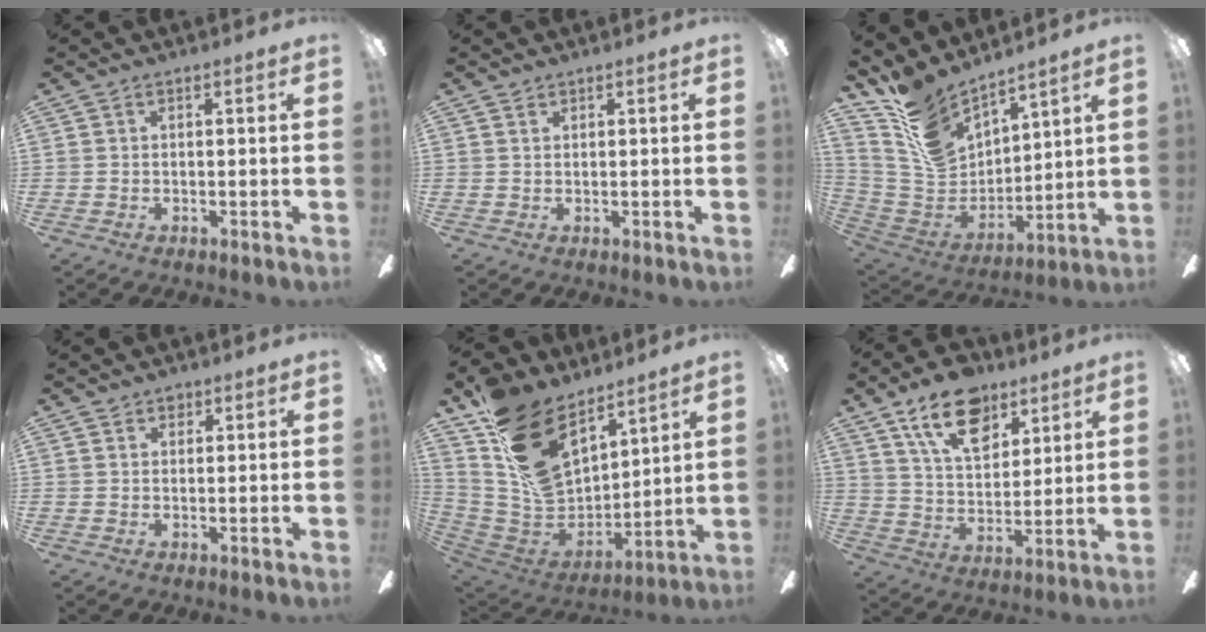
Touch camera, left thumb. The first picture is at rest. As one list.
[{"total": 0.9, "force": [0.7, 0.5, 0.2], "torque": [-0.006, 0.002, 0.013]}, {"total": 13.8, "force": [11.4, 6.0, 4.9], "torque": [-0.131, -0.086, 0.219]}, {"total": 1.5, "force": [1.1, 1.0, 0.4], "torque": [-0.001, 0.000, 0.018]}, {"total": 19.9, "force": [12.8, 11.0, 10.5], "torque": [-0.203, -0.064, 0.246]}, {"total": 16.0, "force": [9.8, 9.1, 8.7], "torque": [-0.136, -0.037, 0.177]}]